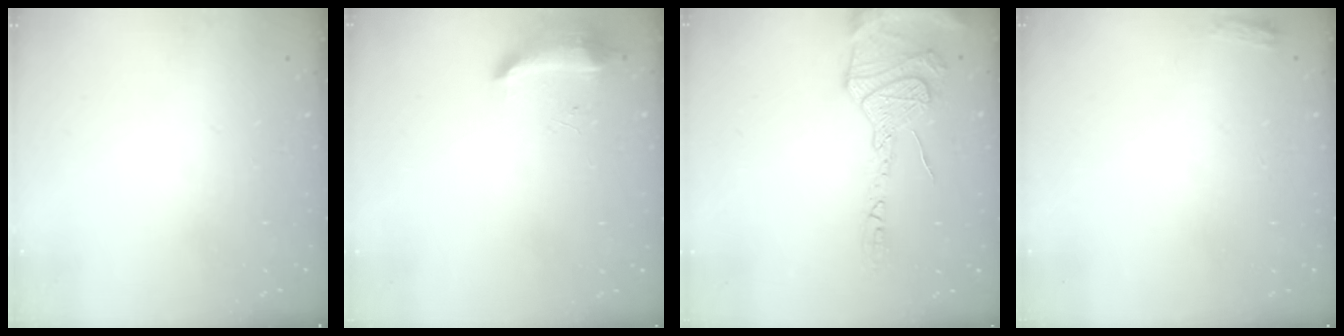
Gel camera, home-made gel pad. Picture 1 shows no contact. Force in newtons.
{"total": 8.7, "press": 8.5, "slide": 1.8}
{"total": 16.8, "press": 16.7, "slide": 2.0}
{"total": 2.6, "press": 2.6, "slide": 0.4}